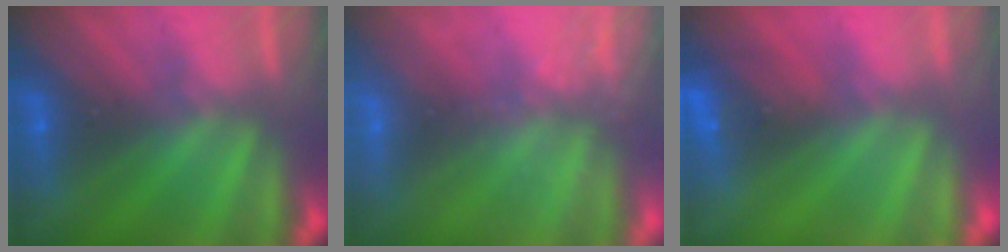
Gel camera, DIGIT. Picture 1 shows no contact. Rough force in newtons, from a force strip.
{"total": 2.6}
{"total": 2.5}